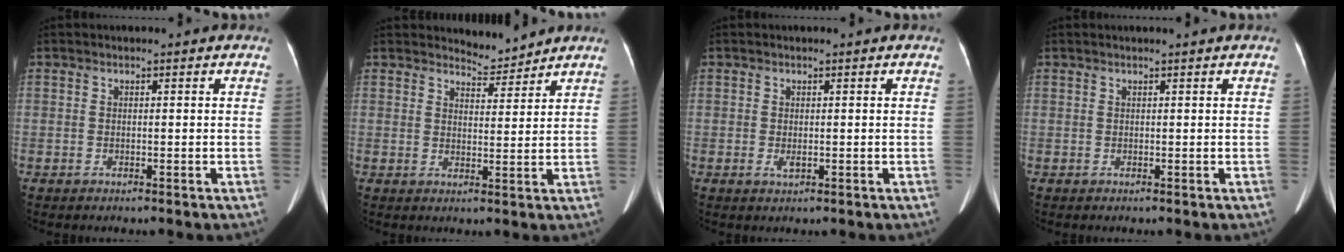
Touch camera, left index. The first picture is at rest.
{"total": 3.5, "force": [3.5, 0.3, -0.4], "torque": [0.001, -0.007, 0.057]}
{"total": 1.0, "force": [-0.1, 0.5, 0.9], "torque": [-0.017, -0.002, 0.002]}
{"total": 0.7, "force": [0.6, -0.1, 0.3], "torque": [-0.005, 0.003, 0.016]}